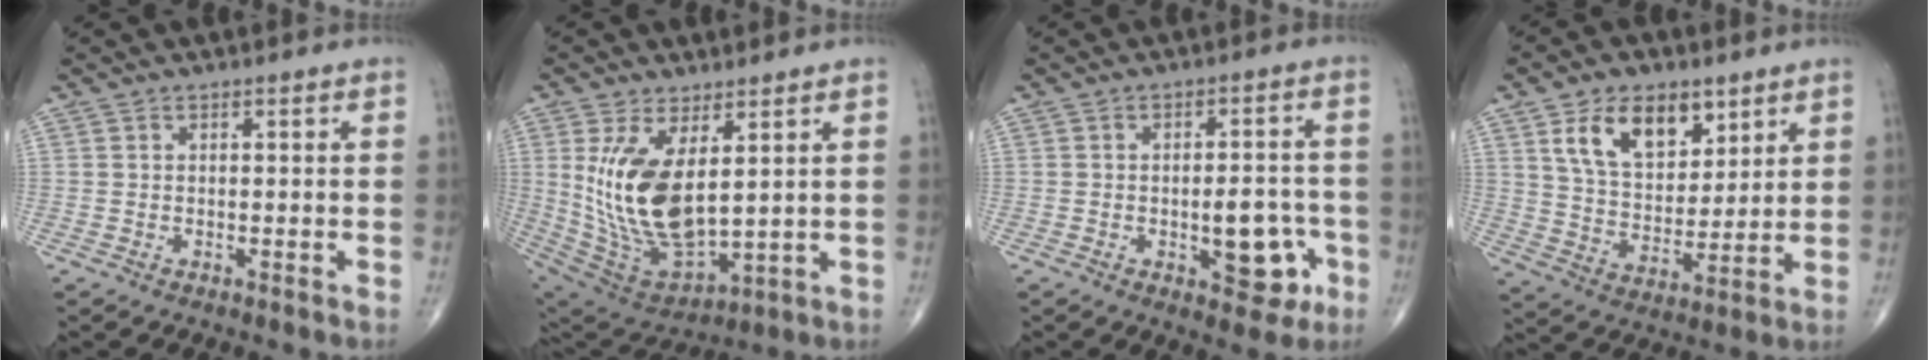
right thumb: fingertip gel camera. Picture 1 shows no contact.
{"total": 17.1, "force": [3.5, 8.3, 14.6], "torque": [-0.283, -0.028, 0.092]}
{"total": 9.6, "force": [-3.0, 4.6, 7.9], "torque": [-0.077, 0.021, -0.031]}
{"total": 13.7, "force": [7.0, 8.1, 8.6], "torque": [-0.115, -0.036, 0.134]}